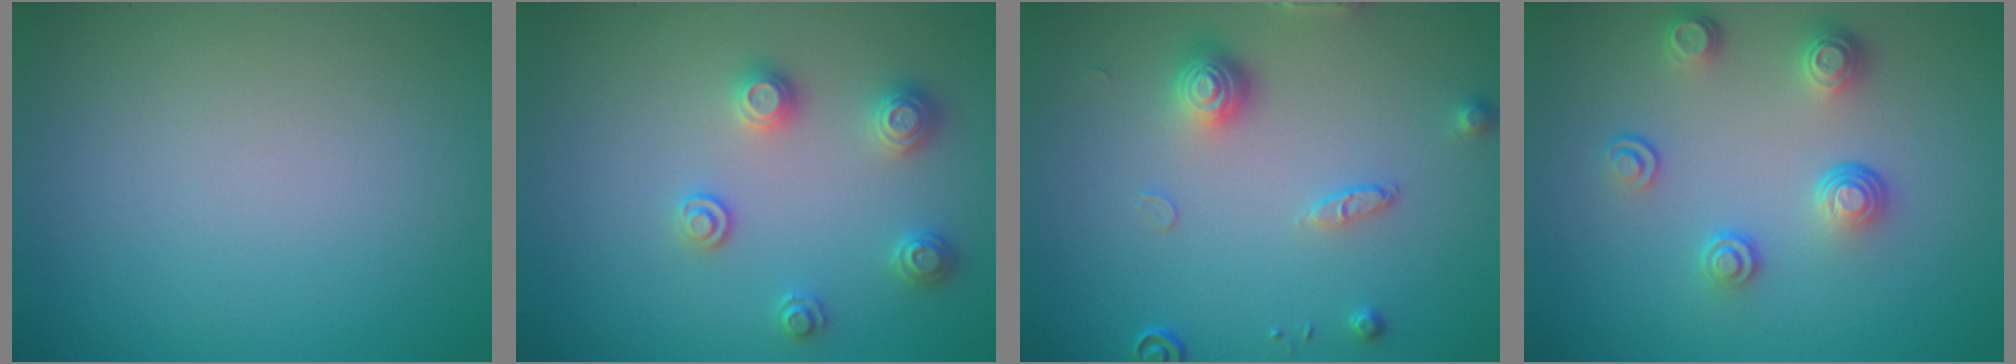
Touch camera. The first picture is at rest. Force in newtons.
{"total": 2.6, "press": 2.6, "slide": 0.1}
{"total": 3.0, "press": 2.8, "slide": 1.1}
{"total": 3.7, "press": 2.8, "slide": 2.4}